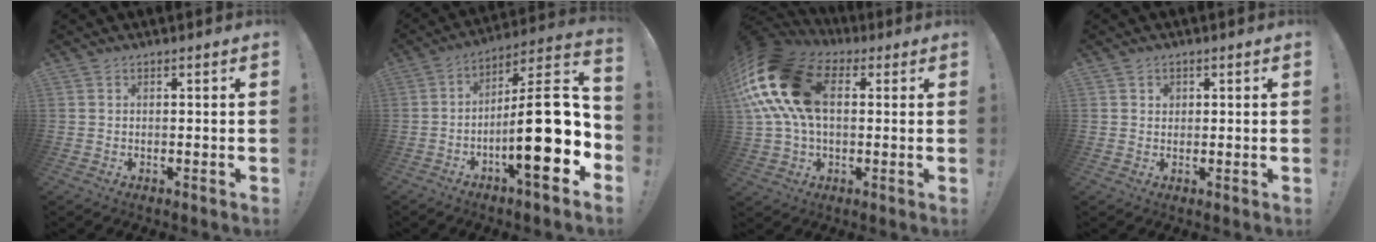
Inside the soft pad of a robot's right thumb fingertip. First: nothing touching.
{"total": 22.5, "force": [-4.6, 5.9, 21.2], "torque": [-0.327, 0.019, -0.072]}
{"total": 22.7, "force": [5.4, 14.5, 16.7], "torque": [-0.313, 0.001, 0.101]}
{"total": 1.5, "force": [0.6, 1.3, 0.4], "torque": [0.003, -0.001, 0.008]}